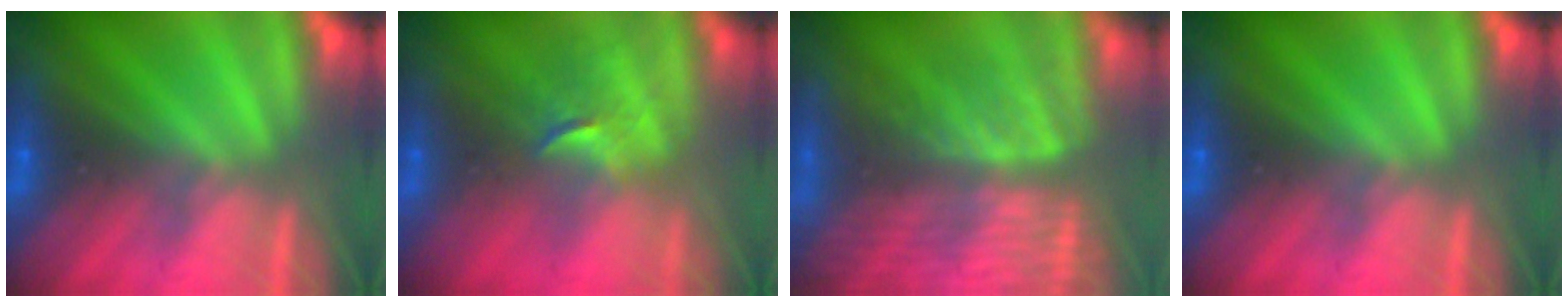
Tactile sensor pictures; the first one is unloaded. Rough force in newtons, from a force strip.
{"total": 2.5}
{"total": 7.8}
{"total": 0.0}